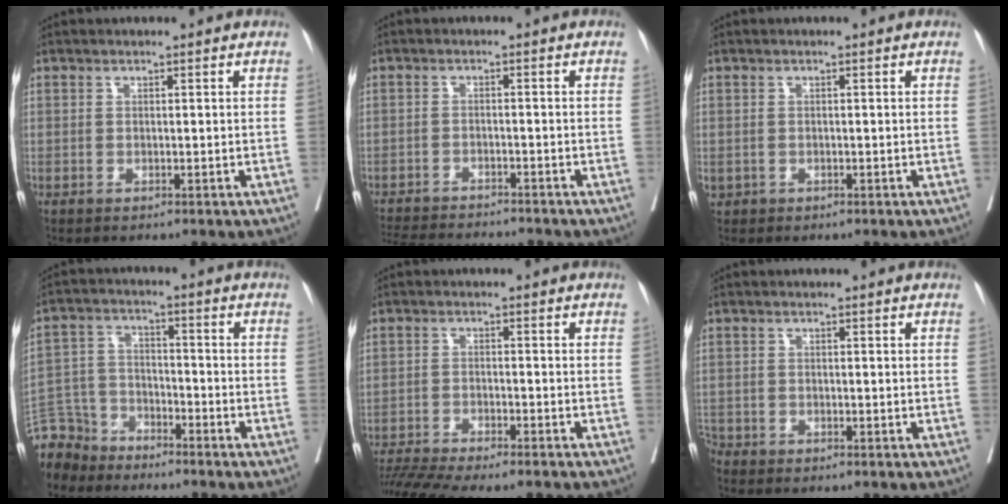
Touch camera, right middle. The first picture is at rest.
{"total": 12.6, "force": [-11.7, 1.2, 4.5], "torque": [-0.077, -0.014, -0.168]}
{"total": 1.5, "force": [-0.5, 1.3, 0.7], "torque": [-0.017, 0.005, 0.000]}
{"total": 9.3, "force": [-8.4, 3.9, -0.3], "torque": [-0.003, 0.018, -0.165]}
{"total": 13.1, "force": [-11.5, 0.5, 6.1], "torque": [-0.092, -0.008, -0.178]}
{"total": 2.0, "force": [-1.8, 0.8, 0.0], "torque": [0.000, 0.000, -0.034]}